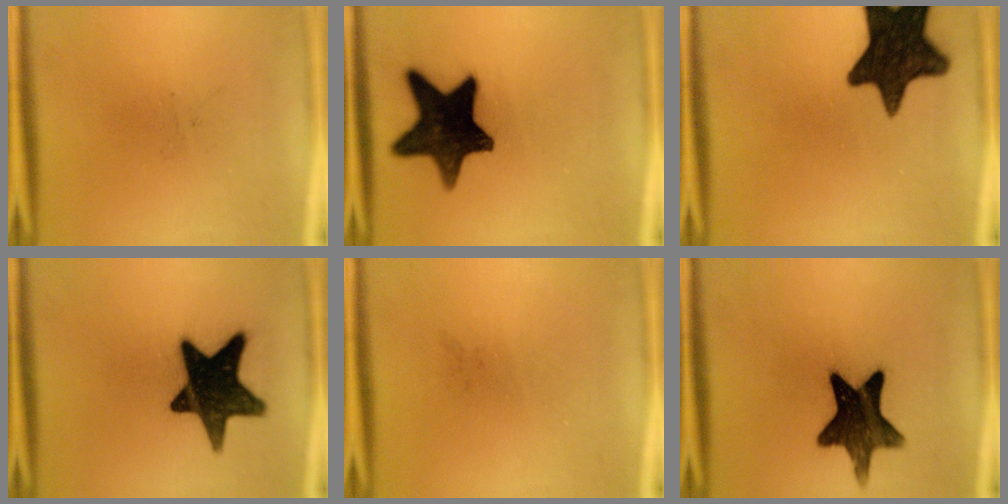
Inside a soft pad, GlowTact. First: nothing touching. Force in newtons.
{"total": 16.3}
{"total": 16.2}
{"total": 17.7}
{"total": 0.0}
{"total": 14.5}